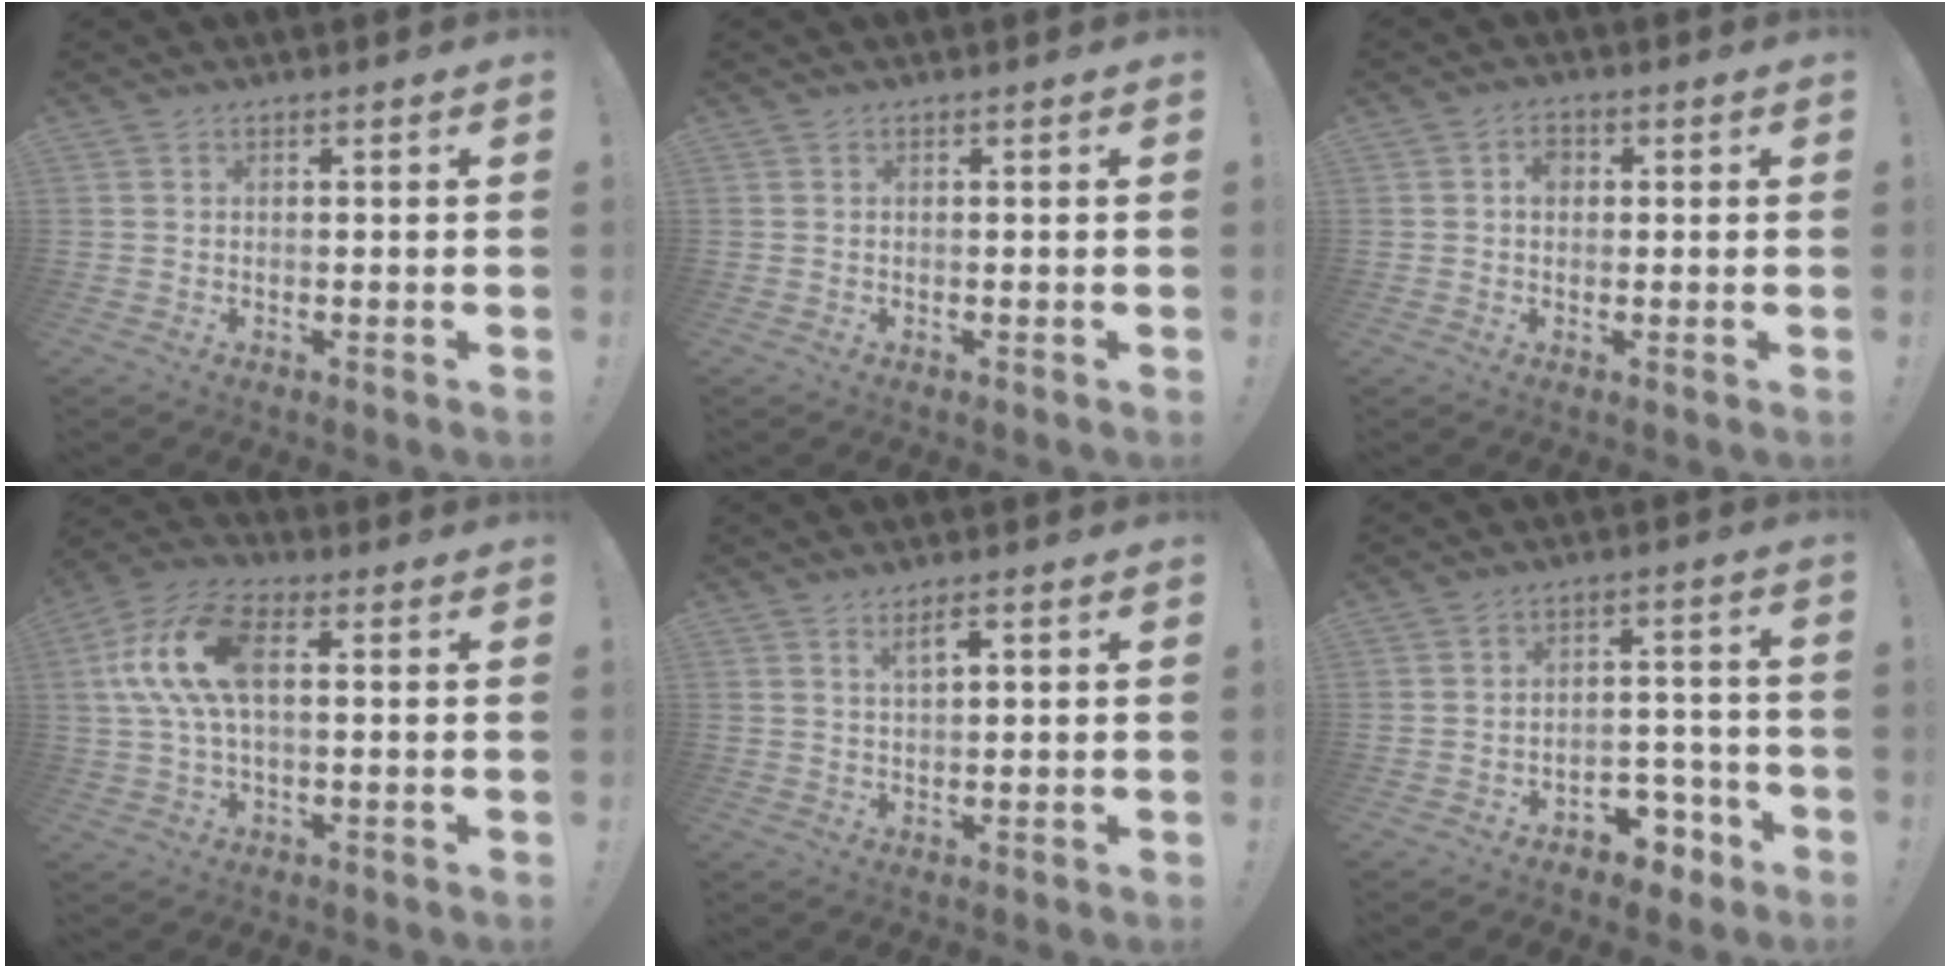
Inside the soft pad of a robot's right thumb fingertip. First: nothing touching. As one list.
[{"total": 0.0}, {"total": 3.3, "force": [0.3, 2.5, 2.1], "torque": [-0.029, 0.004, 0.002]}, {"total": 14.9, "force": [2.3, 7.8, 12.5], "torque": [-0.259, 0.007, 0.042]}, {"total": 3.7, "force": [1.7, 1.0, 3.1], "torque": [-0.048, -0.004, 0.025]}, {"total": 7.6, "force": [-5.0, 4.8, 3.3], "torque": [-0.026, 0.042, -0.080]}]